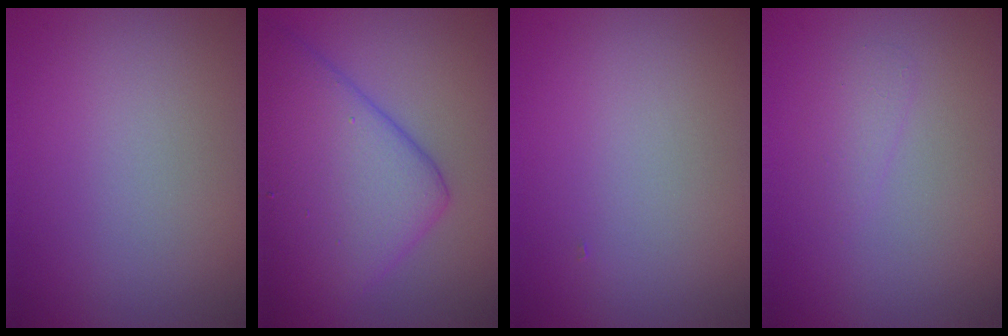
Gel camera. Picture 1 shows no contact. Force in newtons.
{"total": 9.5, "press": 9.5, "slide": 0.2}
{"total": 0.0}
{"total": 1.0, "press": 1.0, "slide": 0.0}